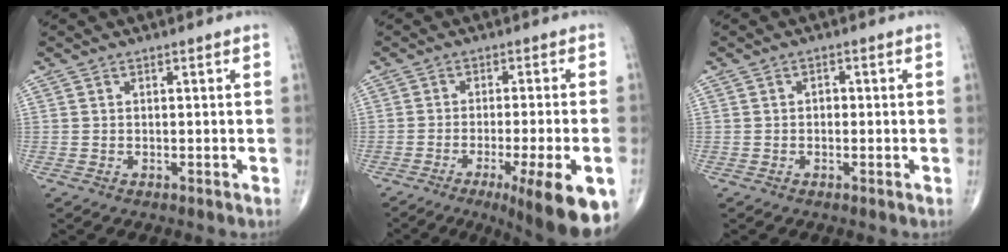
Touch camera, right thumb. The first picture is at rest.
{"total": 15.9, "force": [-8.0, 2.6, 13.5], "torque": [-0.141, 0.002, -0.114]}
{"total": 1.3, "force": [-0.2, 1.0, 0.8], "torque": [-0.001, 0.006, -0.007]}